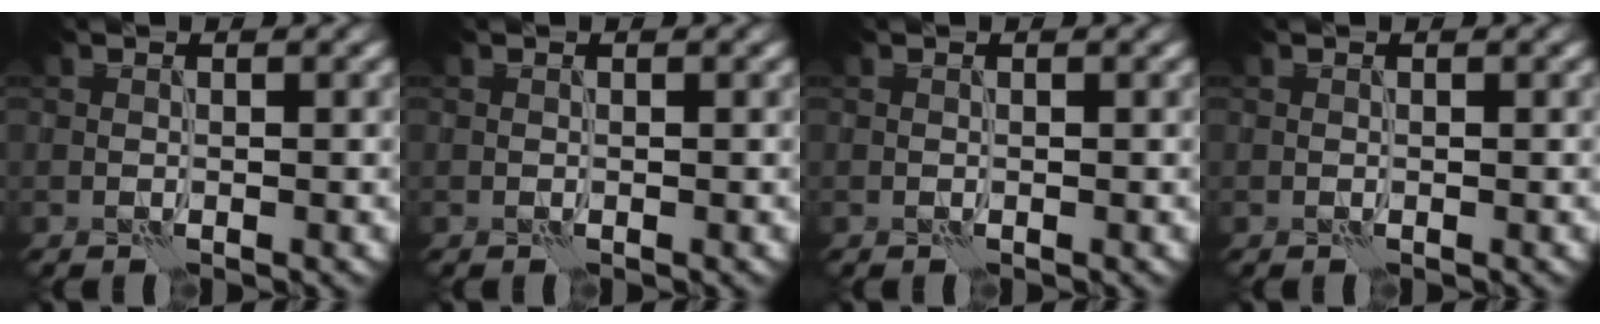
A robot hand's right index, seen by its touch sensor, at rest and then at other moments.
{"total": 0.0}
{"total": 0.0}
{"total": 0.0}